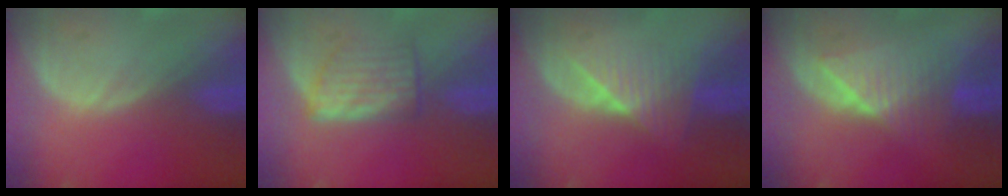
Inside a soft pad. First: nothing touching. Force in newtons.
{"total": 5.0, "press": 4.9, "slide": 0.7}
{"total": 6.2, "press": 5.4, "slide": 3.0}
{"total": 6.4, "press": 6.3, "slide": 1.1}